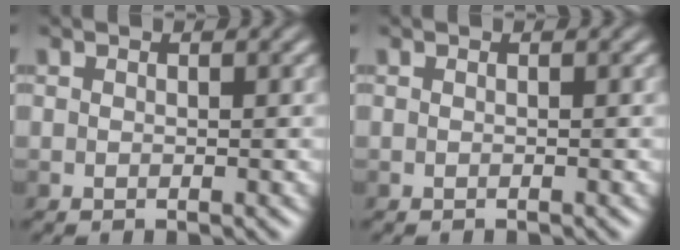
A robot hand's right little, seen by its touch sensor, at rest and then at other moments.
{"total": 0.0}